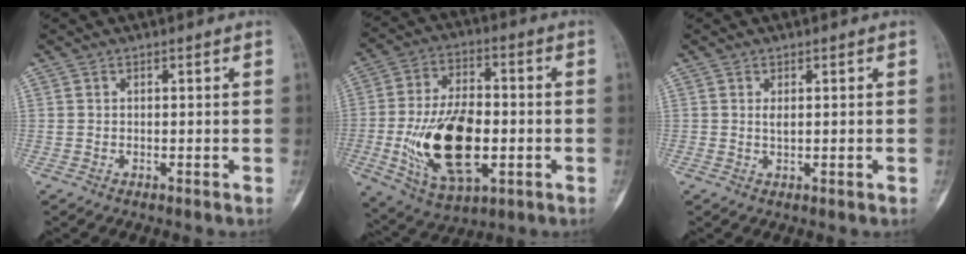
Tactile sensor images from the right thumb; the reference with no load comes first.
{"total": 19.7, "force": [-3.5, 10.5, 16.3], "torque": [-0.280, 0.008, -0.046]}
{"total": 1.2, "force": [0.4, 0.2, 1.1], "torque": [-0.018, -0.004, 0.007]}